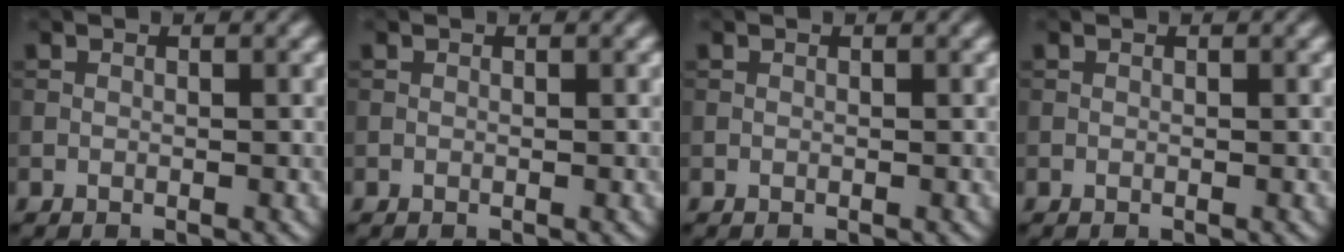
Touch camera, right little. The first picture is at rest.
{"total": 0.0}
{"total": 0.0}
{"total": 0.0}